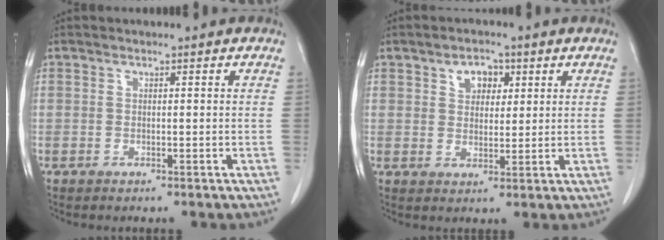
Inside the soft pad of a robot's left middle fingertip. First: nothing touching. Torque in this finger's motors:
{"motor_torque": [0.54, -0.44, -0.05, 0.03]}